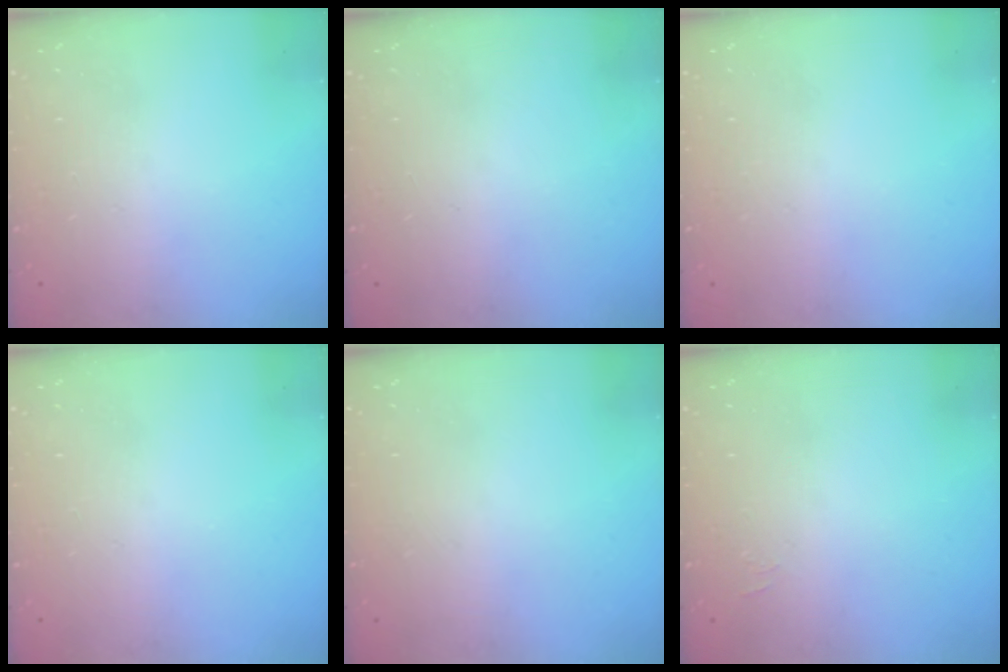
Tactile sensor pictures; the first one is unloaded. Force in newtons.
{"total": 0.0}
{"total": 0.0}
{"total": 0.0}
{"total": 0.0}
{"total": 4.5, "press": 4.4, "slide": 0.9}